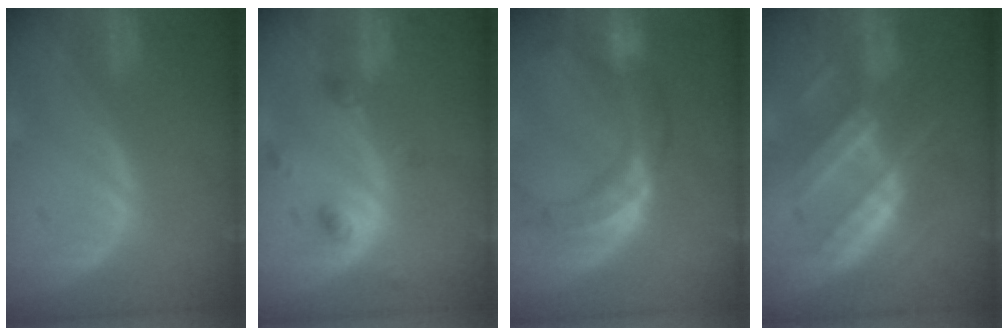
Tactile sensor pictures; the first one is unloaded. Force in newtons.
{"total": 4.3, "press": 4.1, "slide": 1.3}
{"total": 11.5, "press": 9.8, "slide": 6.1}
{"total": 8.1, "press": 8.1, "slide": 0.4}